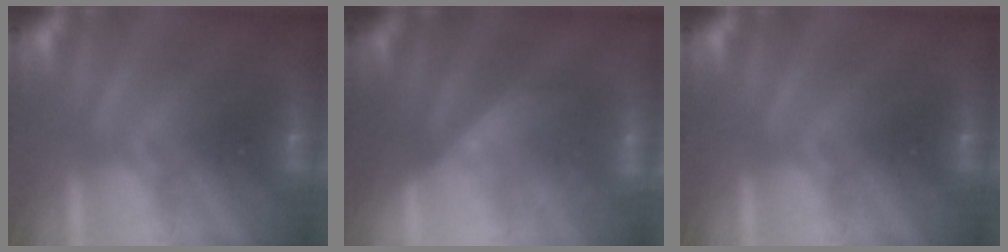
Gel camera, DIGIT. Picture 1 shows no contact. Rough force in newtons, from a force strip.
{"total": 2.2}
{"total": 0.0}